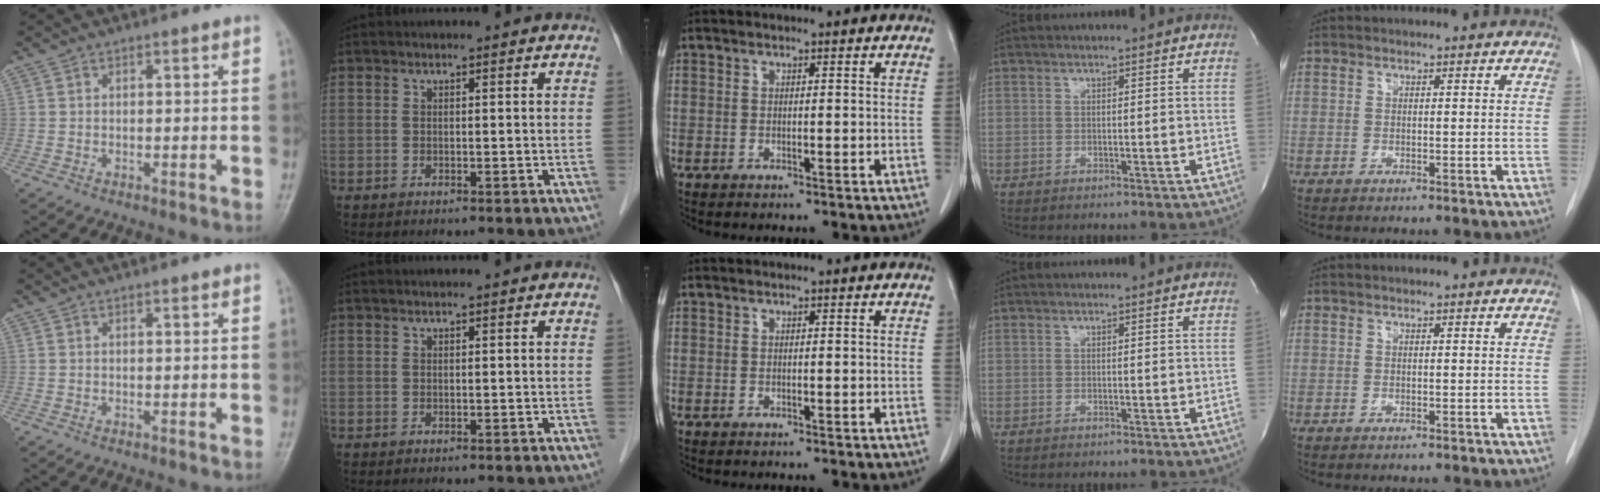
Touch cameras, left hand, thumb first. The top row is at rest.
{"thumb": {"total": 0.6, "force": [0.5, 0.1, 0.4], "torque": [-0.007, -0.002, 0.006]}, "index": {"total": 1.6, "force": [-1.5, -0.5, -0.3], "torque": [0.005, 0.002, -0.021]}}